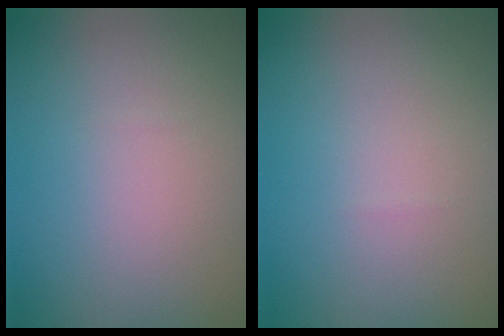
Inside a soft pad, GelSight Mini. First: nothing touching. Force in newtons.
{"total": 0.0}